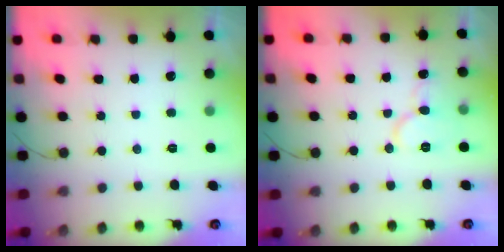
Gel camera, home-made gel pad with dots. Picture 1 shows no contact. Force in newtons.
{"total": 8.0, "press": 8.0, "slide": 0.9}